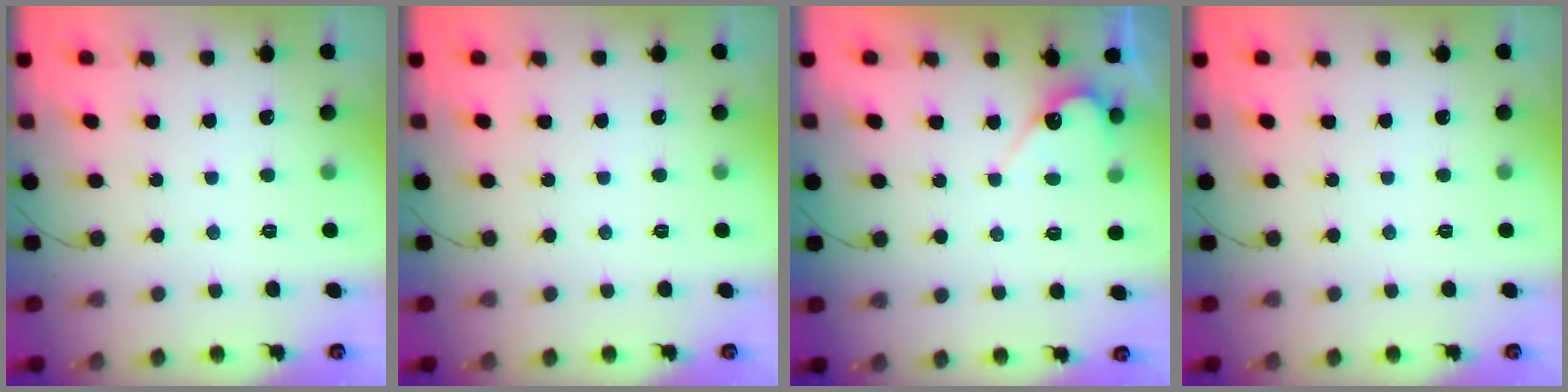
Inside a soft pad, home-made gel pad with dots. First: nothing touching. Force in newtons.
{"total": 0.0}
{"total": 5.0, "press": 5.0, "slide": 0.4}
{"total": 0.0}